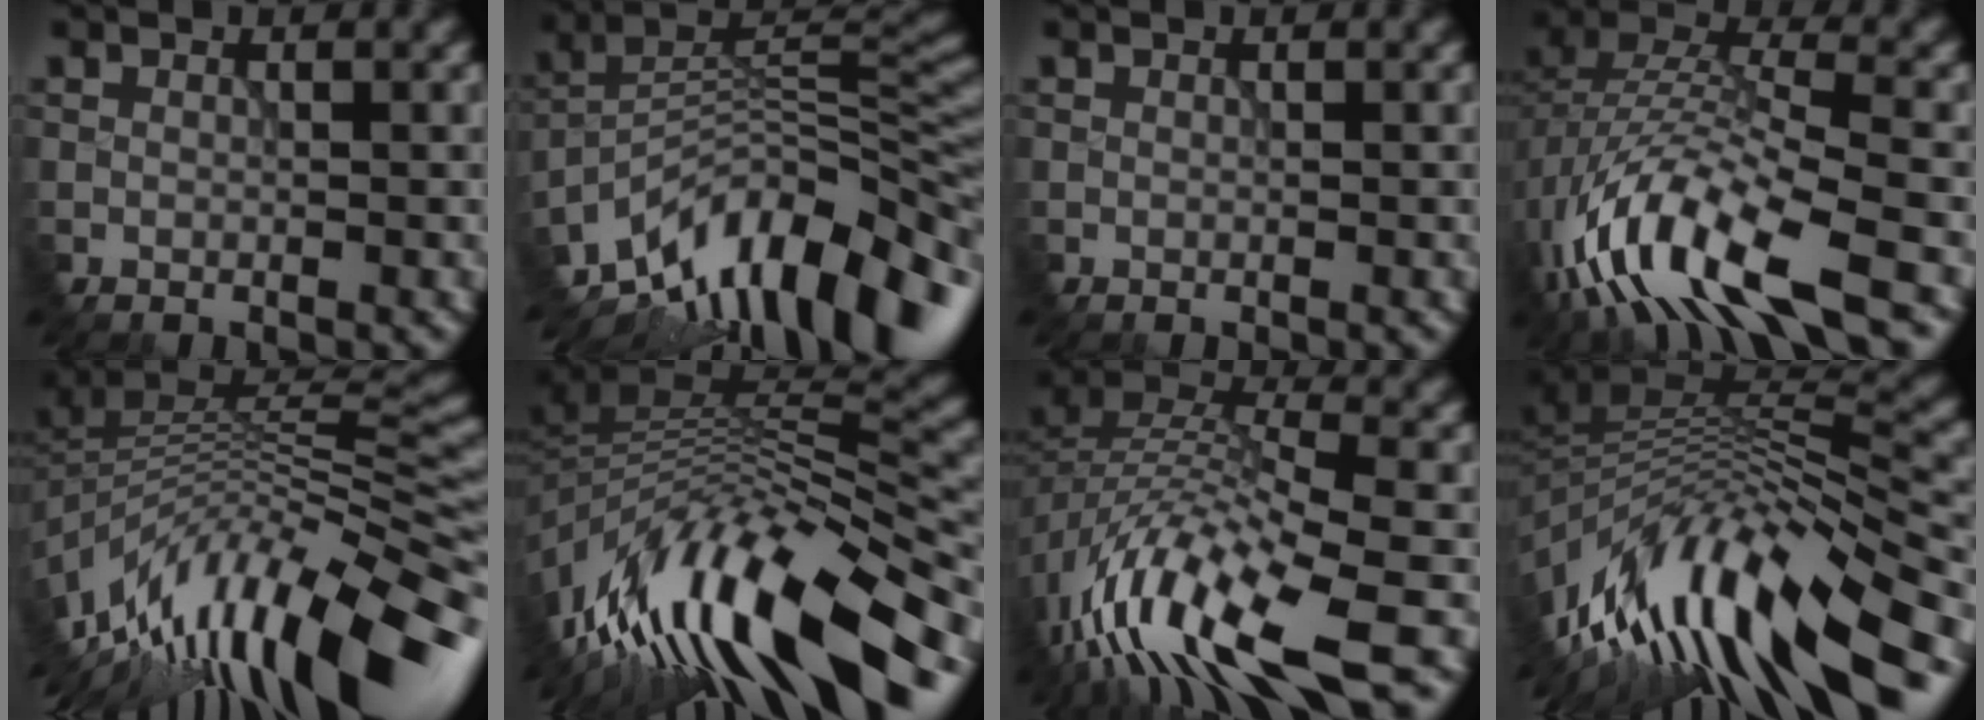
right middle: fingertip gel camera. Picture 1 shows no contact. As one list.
[{"total": 13.7, "force": [-9.0, 4.9, 9.1], "torque": [-0.173, 0.025, -0.160]}, {"total": 0.0}, {"total": 12.3, "force": [-6.5, 4.4, 9.4], "torque": [-0.194, -0.004, -0.124]}, {"total": 14.3, "force": [-6.7, 5.4, 11.5], "torque": [-0.206, 0.022, -0.119]}, {"total": 14.4, "force": [-7.1, 5.0, 11.5], "torque": [-0.208, 0.022, -0.122]}, {"total": 11.9, "force": [-6.6, 3.9, 9.1], "torque": [-0.175, -0.001, -0.125]}, {"total": 13.0, "force": [-5.7, 4.8, 10.6], "torque": [-0.201, 0.015, -0.090]}]